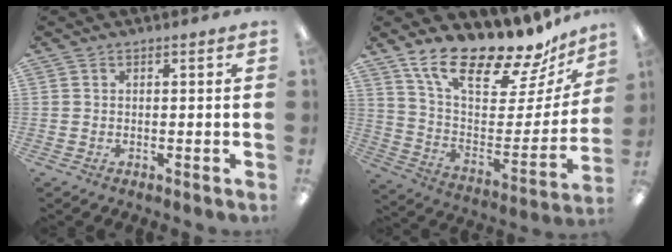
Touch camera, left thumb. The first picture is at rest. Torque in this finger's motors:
{"motor_torque": [0.38, 0.38, 0.83, -1.85, 0.11]}